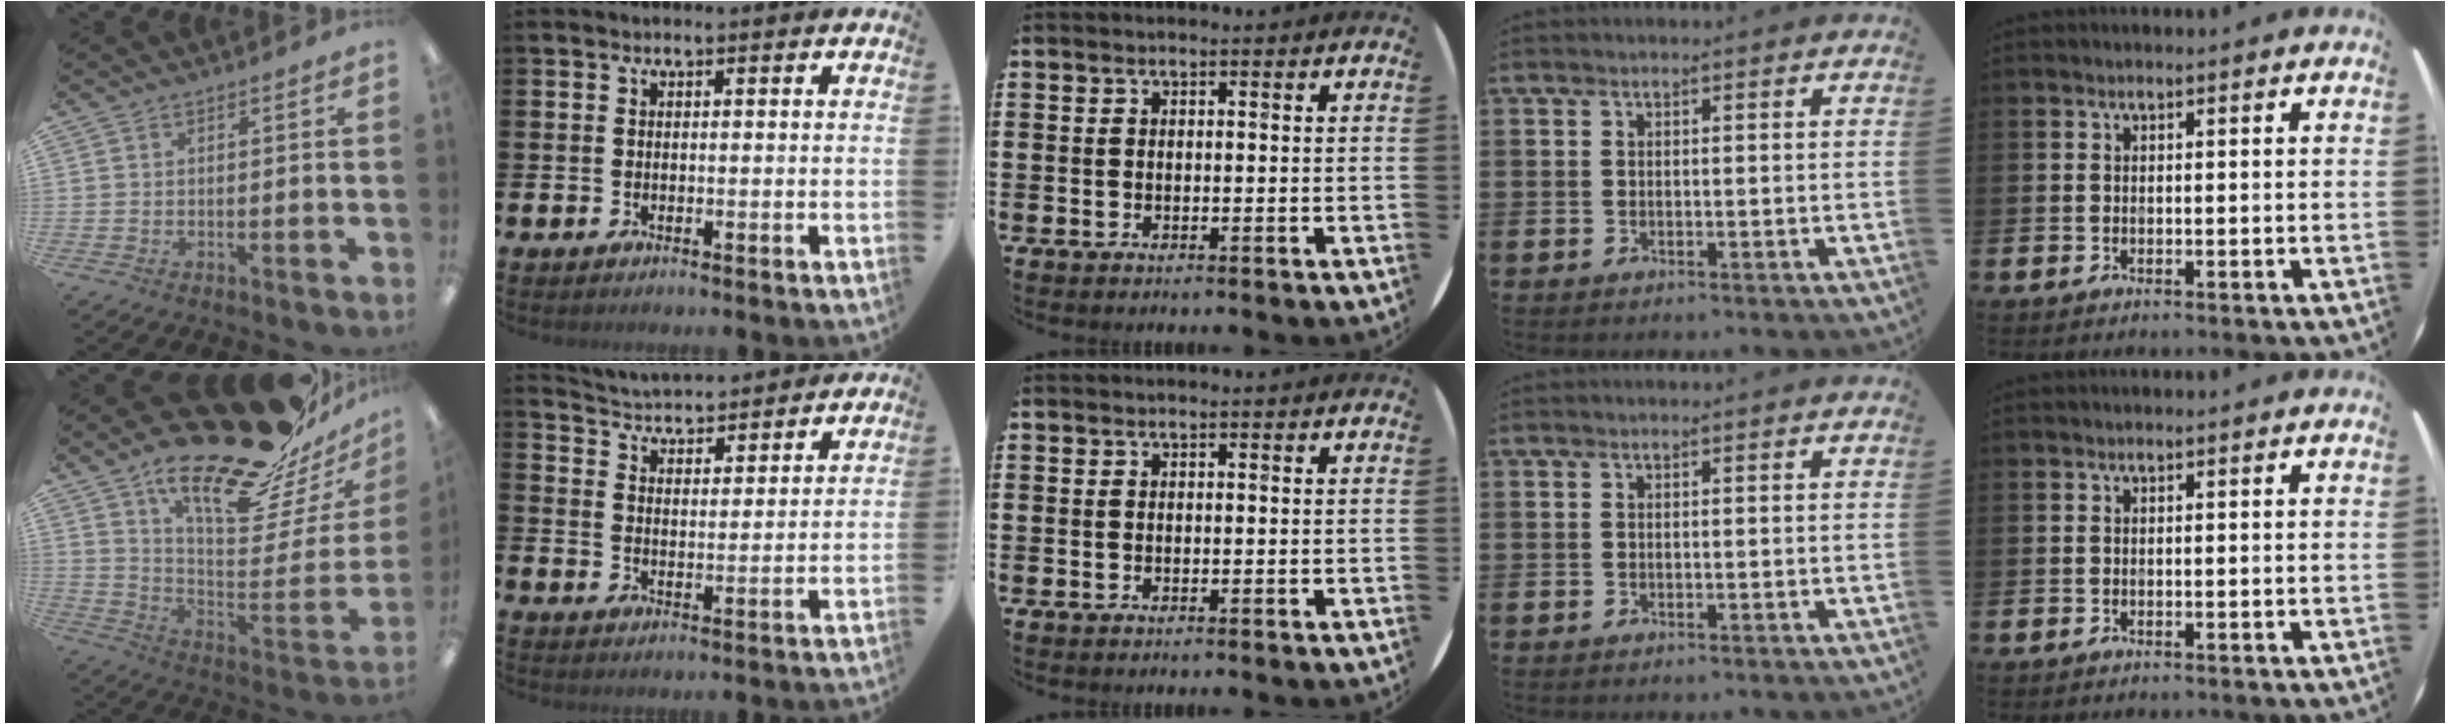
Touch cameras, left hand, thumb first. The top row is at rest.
{"thumb": {"total": 24.6, "force": [20.0, 7.1, 12.6], "torque": [-0.169, -0.152, 0.329]}, "index": {"total": 4.4, "force": [4.3, 0.7, -0.1], "torque": [-0.027, -0.035, 0.074]}}